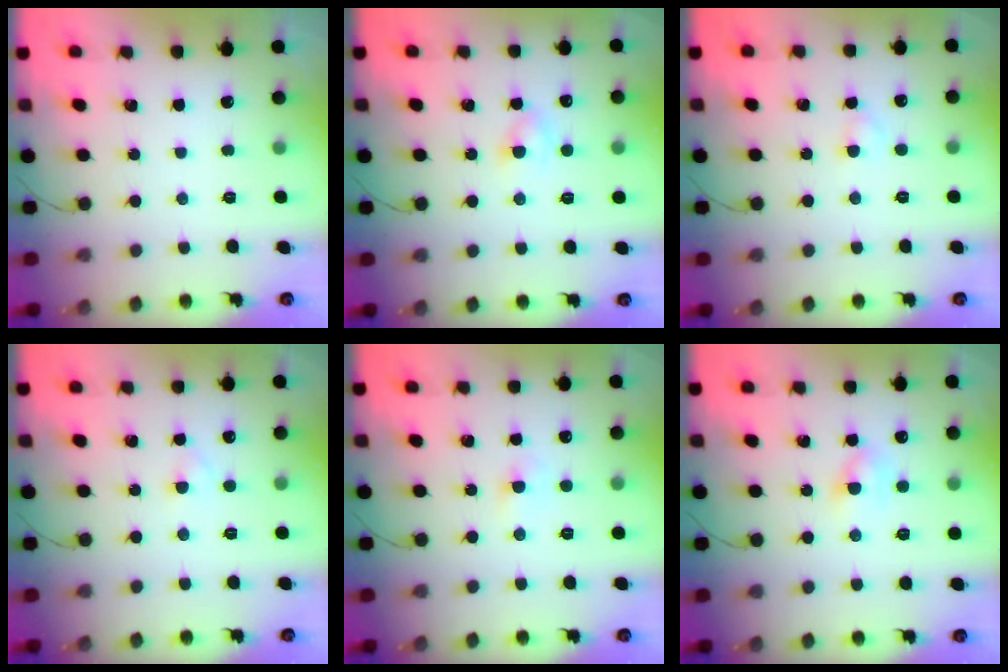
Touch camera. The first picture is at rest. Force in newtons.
{"total": 2.6, "press": 2.3, "slide": 1.1}
{"total": 1.8, "press": 1.6, "slide": 0.9}
{"total": 1.8, "press": 1.6, "slide": 0.9}
{"total": 2.3, "press": 2.1, "slide": 0.9}
{"total": 3.4, "press": 3.2, "slide": 1.1}